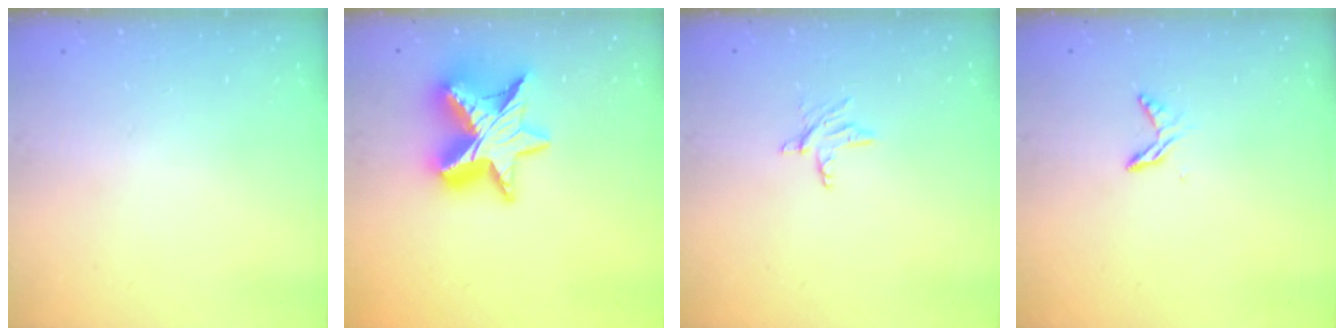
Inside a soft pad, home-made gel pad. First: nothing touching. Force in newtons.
{"total": 16.1, "press": 16.0, "slide": 1.3}
{"total": 3.5, "press": 3.5, "slide": 0.4}
{"total": 5.9, "press": 5.9, "slide": 0.6}